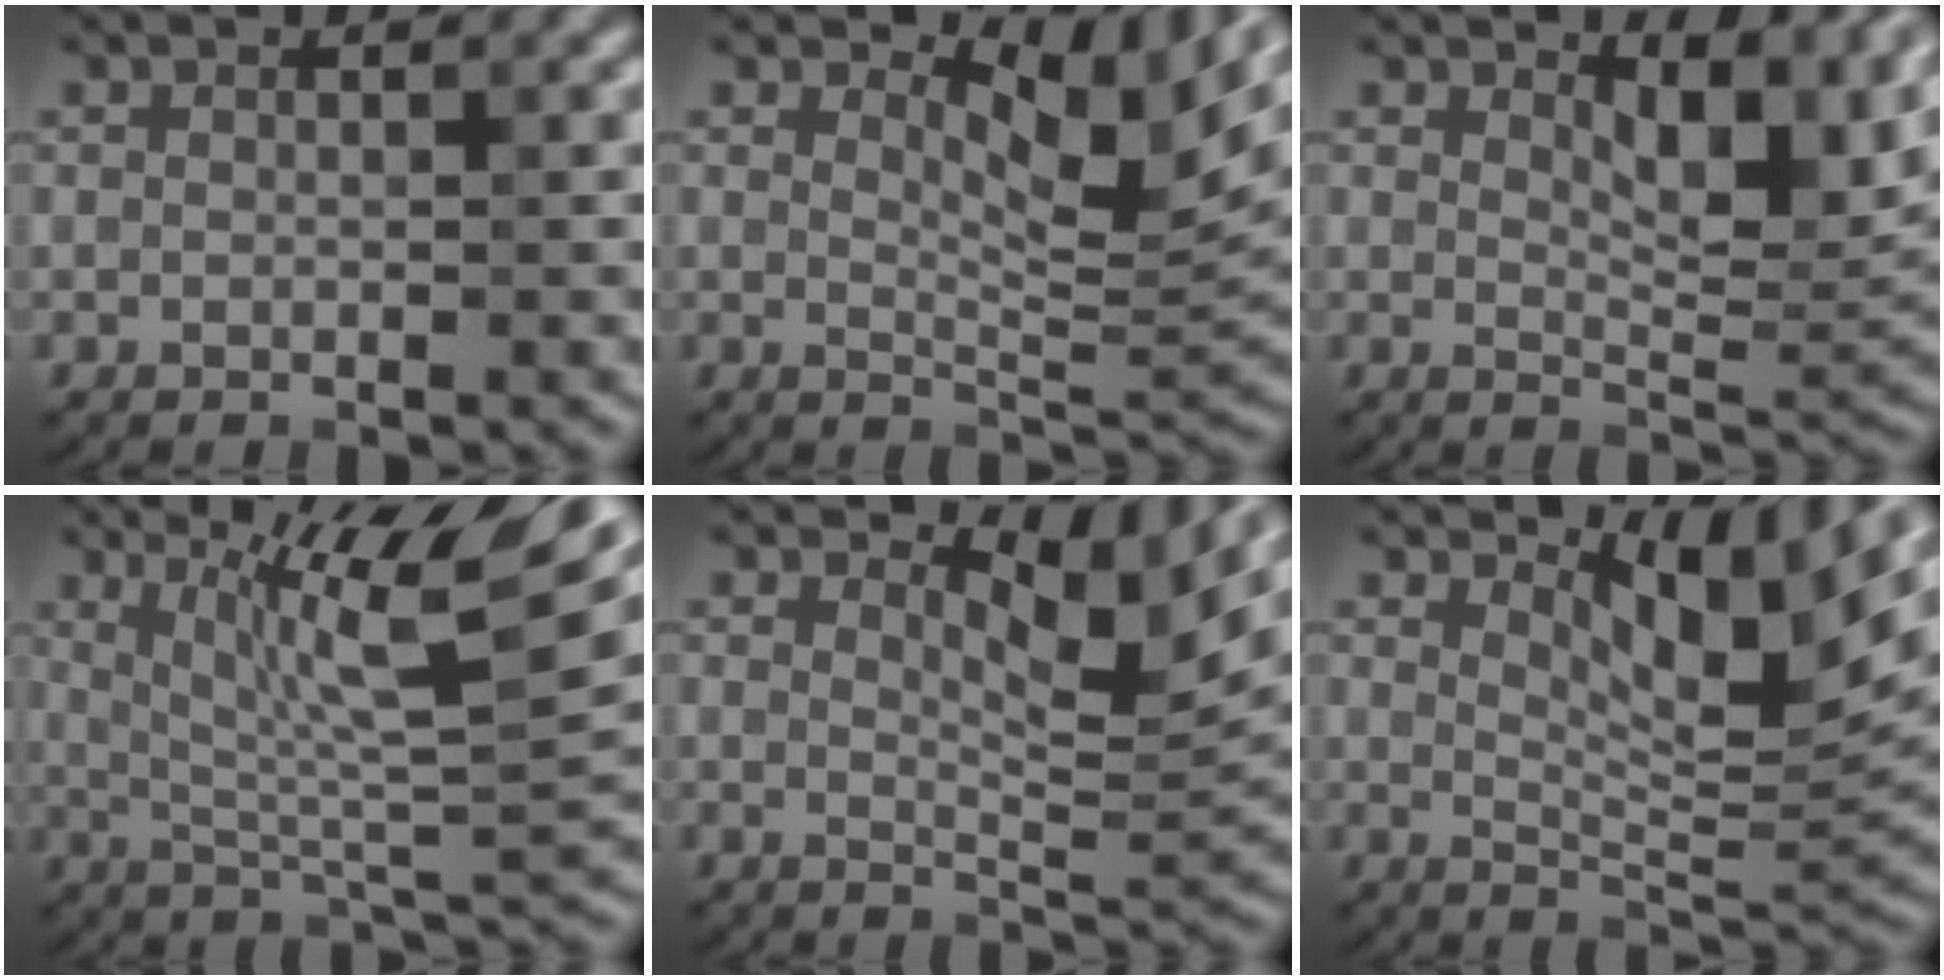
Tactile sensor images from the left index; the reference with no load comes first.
{"total": 7.6, "force": [4.1, 2.7, 5.9], "torque": [-0.081, -0.005, 0.065]}
{"total": 6.9, "force": [3.1, 3.0, 5.4], "torque": [-0.077, -0.009, 0.046]}
{"total": 11.1, "force": [4.9, 2.2, 9.8], "torque": [-0.160, 0.005, 0.089]}
{"total": 6.2, "force": [3.7, 2.0, 4.6], "torque": [-0.066, -0.001, 0.054]}
{"total": 7.5, "force": [3.8, 2.3, 6.0], "torque": [-0.087, -0.010, 0.061]}